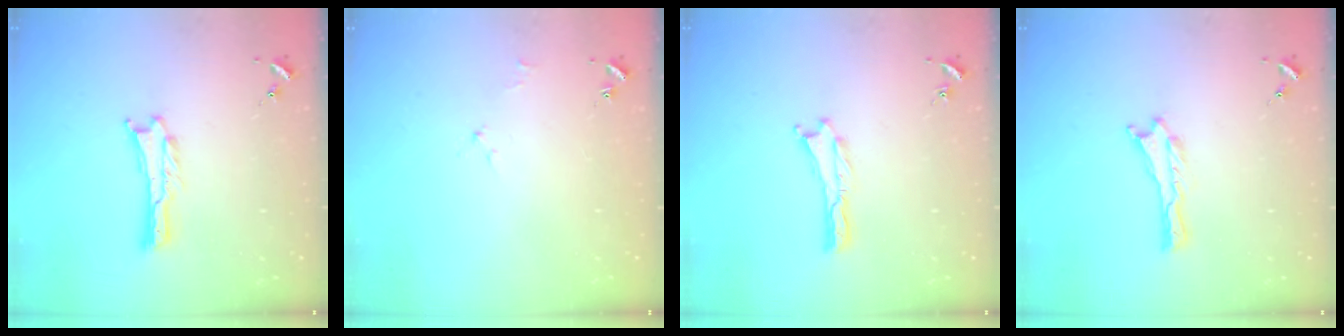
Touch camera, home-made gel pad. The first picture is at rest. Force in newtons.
{"total": 1.7, "press": 1.6, "slide": 0.3}
{"total": 0.0}
{"total": 0.0}